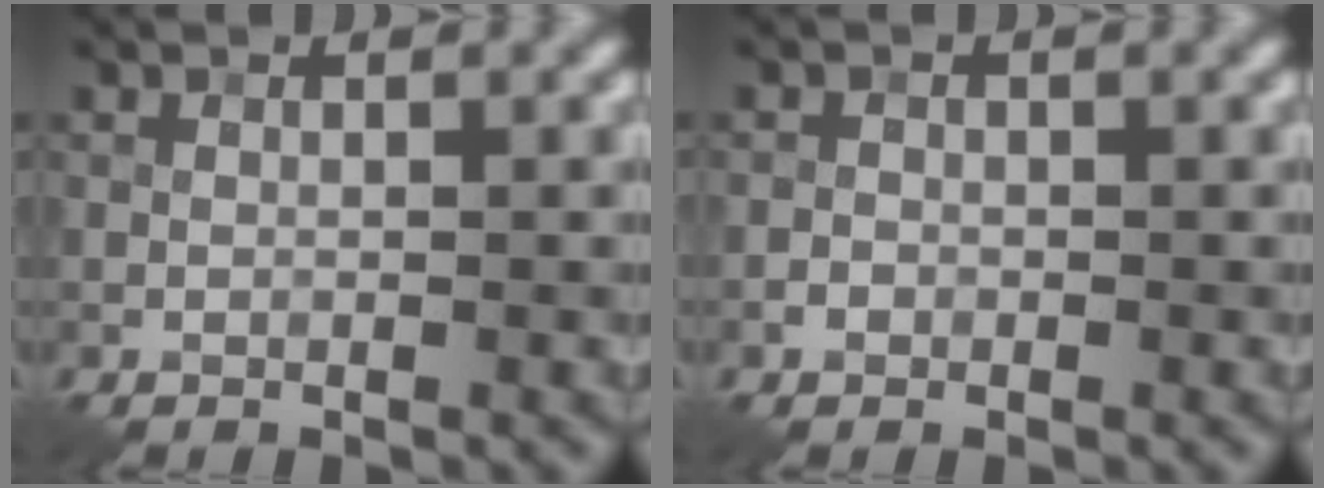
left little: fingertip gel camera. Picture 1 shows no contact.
{"total": 0.7, "force": [-0.4, 0.6, 0.2], "torque": [0.001, -0.001, -0.008]}